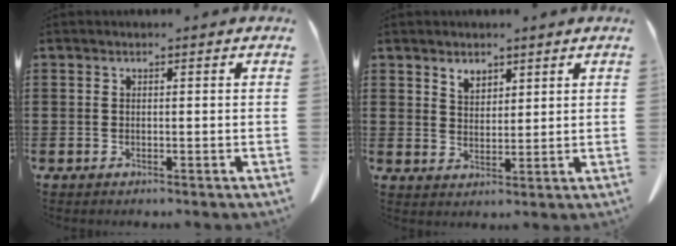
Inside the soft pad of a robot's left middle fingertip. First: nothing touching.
{"total": 2.6, "force": [2.2, 1.4, 0.6], "torque": [-0.009, -0.001, 0.040]}